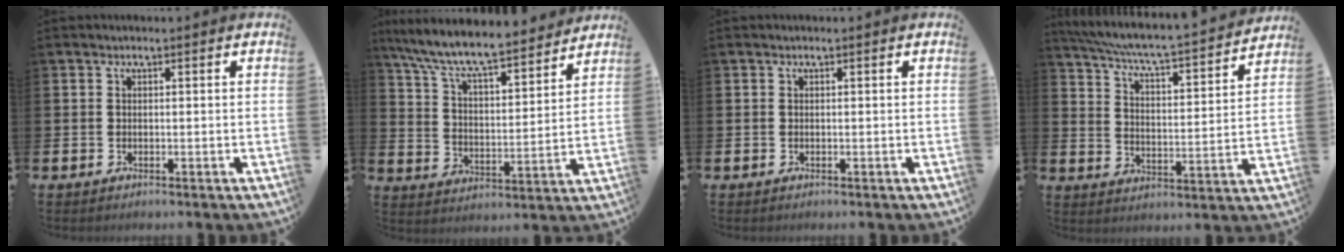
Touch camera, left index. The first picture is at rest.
{"total": 8.8, "force": [8.2, 1.0, 2.9], "torque": [-0.097, -0.062, 0.141]}
{"total": 0.0}
{"total": 6.2, "force": [5.8, 0.1, 2.0], "torque": [-0.061, -0.055, 0.093]}